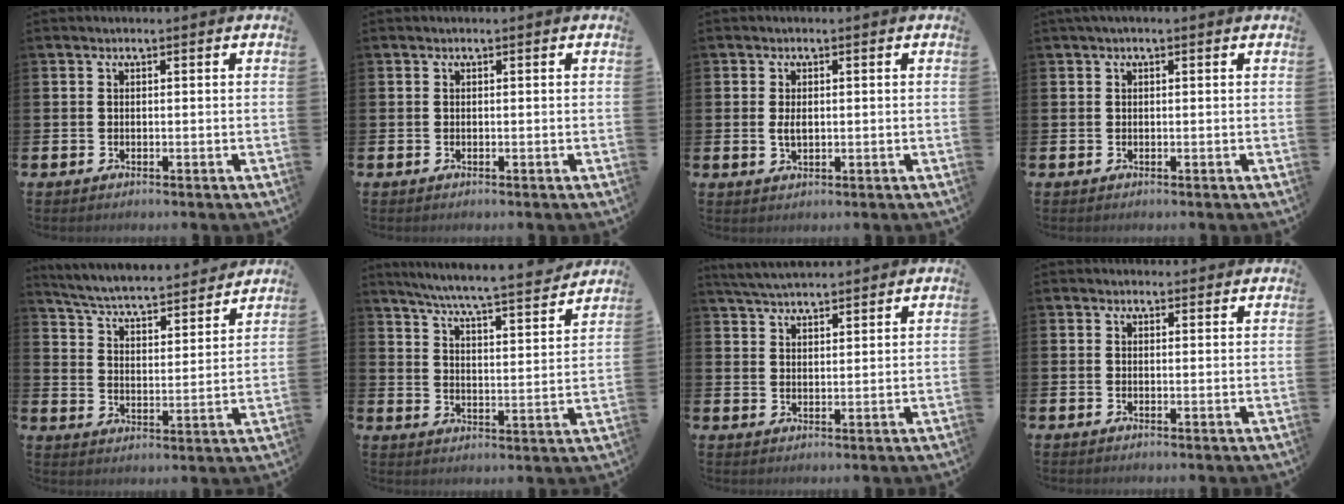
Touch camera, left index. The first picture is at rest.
{"total": 0.0}
{"total": 1.9, "force": [0.1, 1.0, 1.5], "torque": [-0.032, 0.005, 0.000]}
{"total": 0.8, "force": [0.5, 0.1, 0.6], "torque": [-0.011, 0.003, 0.009]}
{"total": 5.5, "force": [5.3, 0.6, 1.3], "torque": [-0.057, -0.047, 0.087]}
{"total": 7.1, "force": [6.7, -0.1, 2.5], "torque": [-0.076, -0.050, 0.113]}
{"total": 4.4, "force": [4.3, 0.6, 0.8], "torque": [-0.027, -0.016, 0.078]}
{"total": 1.1, "force": [1.0, 0.4, 0.1], "torque": [0.005, 0.002, 0.017]}